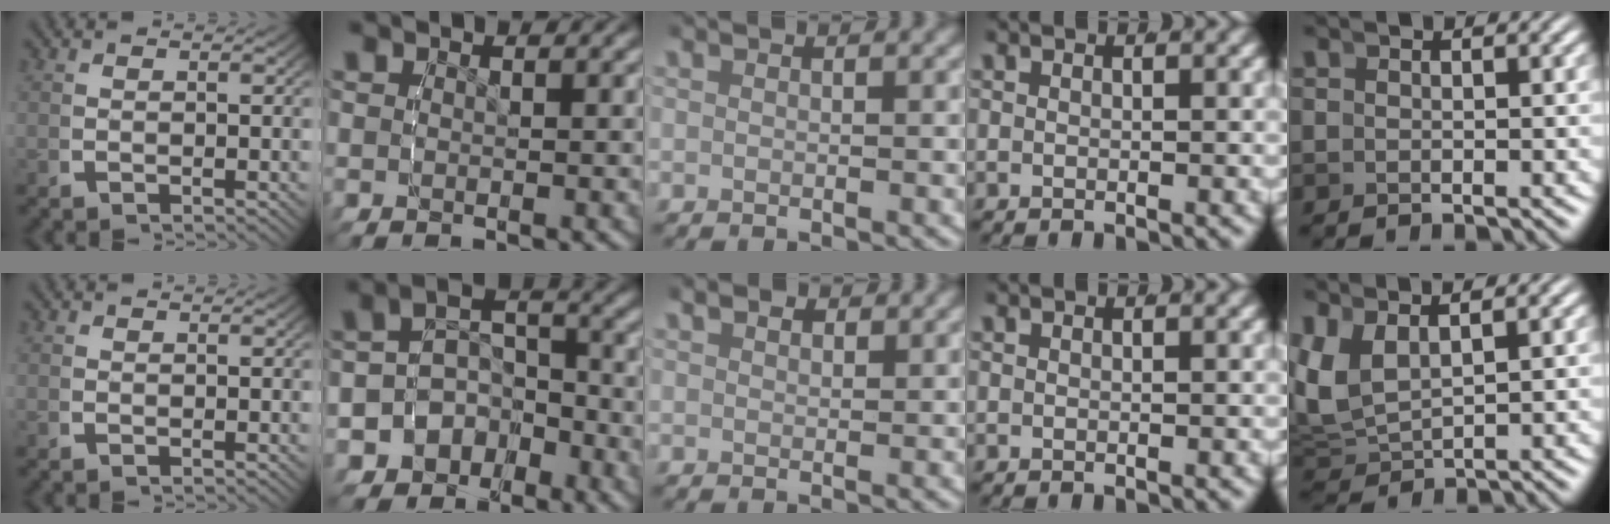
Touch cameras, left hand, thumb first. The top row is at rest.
{"index": {"total": 9.9, "force": [-4.4, 8.2, 3.2], "torque": [-0.072, -0.041, -0.082]}, "middle": {"total": 1.6, "force": [1.3, 0.7, 0.6], "torque": [-0.005, -0.001, 0.022]}, "little": {"total": 6.6, "force": [1.0, 5.4, 3.7], "torque": [-0.117, -0.013, 0.028]}}